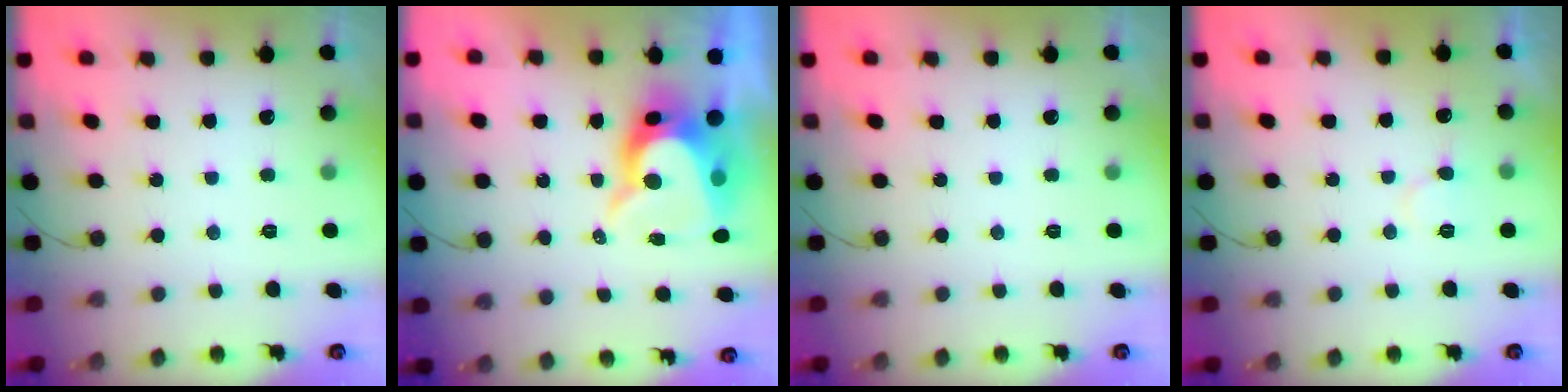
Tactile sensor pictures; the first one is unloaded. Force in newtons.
{"total": 10.7, "press": 10.6, "slide": 0.7}
{"total": 0.0}
{"total": 6.7, "press": 6.6, "slide": 0.5}